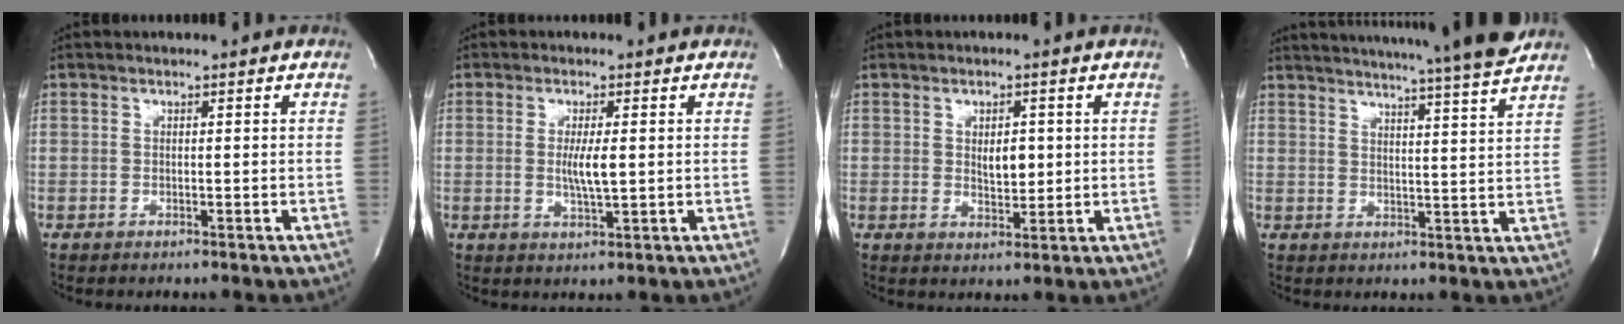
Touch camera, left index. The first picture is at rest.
{"total": 3.9, "force": [-0.2, 0.5, 3.9], "torque": [-0.075, -0.010, -0.002]}
{"total": 3.5, "force": [0.2, 1.8, 3.0], "torque": [-0.045, -0.009, 0.007]}
{"total": 17.6, "force": [15.9, -1.6, 7.4], "torque": [-0.127, -0.039, 0.205]}